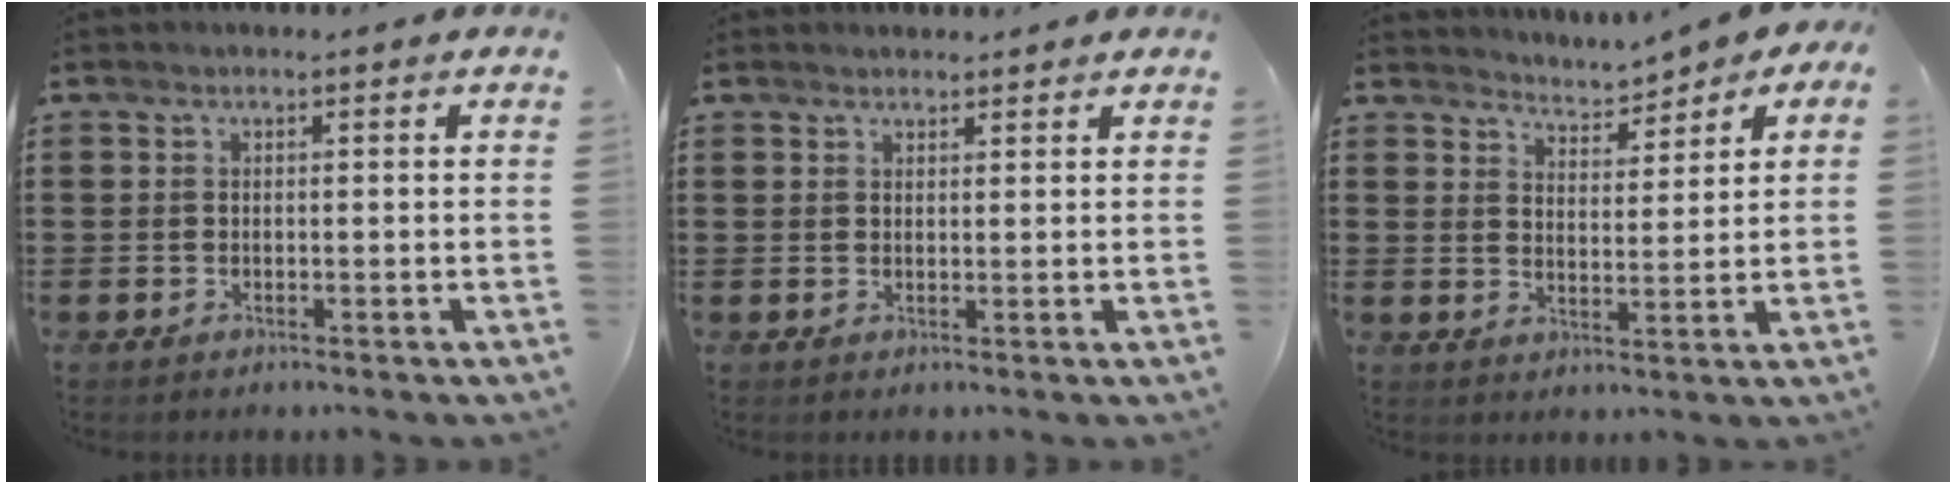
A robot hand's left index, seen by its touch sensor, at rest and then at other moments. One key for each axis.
{"total": 1.4, "fx": 1.4, "fy": 0.4, "fz": 0.0, "tx": -0.004, "ty": 0.002, "tz": 0.026}
{"total": 3.5, "fx": 3.4, "fy": 0.7, "fz": 0.1, "tx": -0.020, "ty": -0.014, "tz": 0.059}